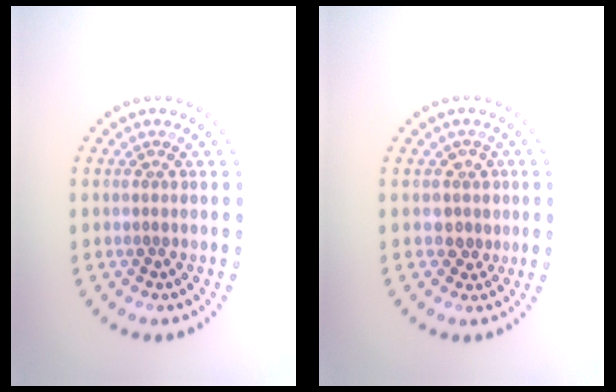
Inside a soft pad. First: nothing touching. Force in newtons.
{"total": 2.0, "press": 1.6, "slide": 1.1}